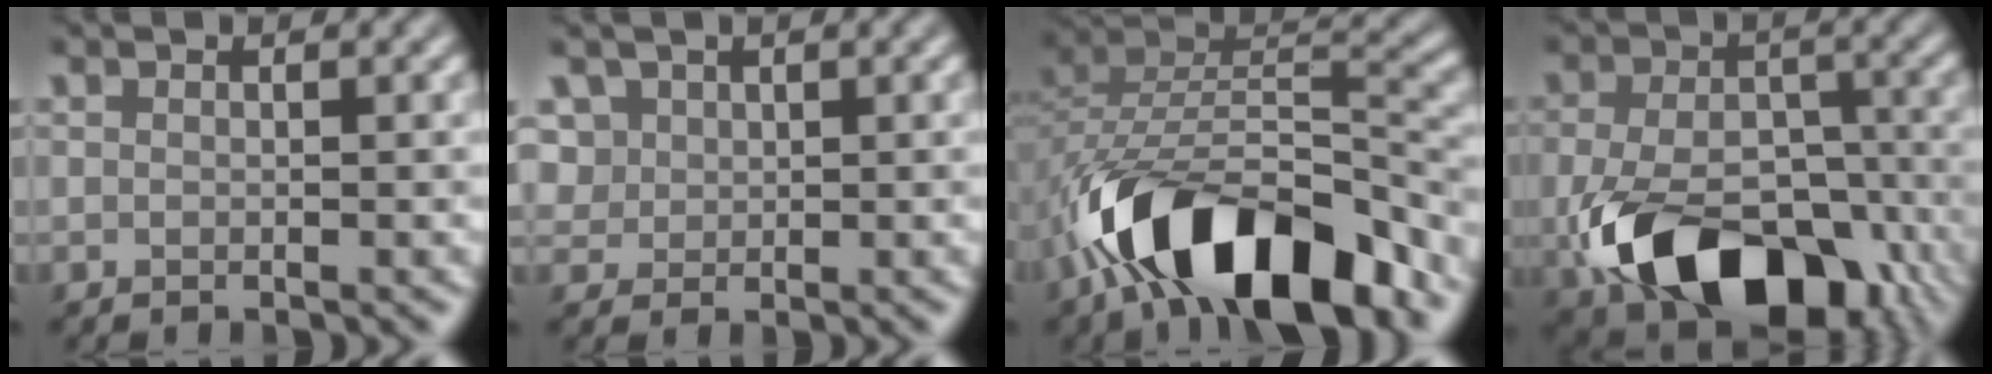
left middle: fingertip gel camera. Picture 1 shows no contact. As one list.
[{"total": 3.4, "force": [1.6, 2.6, 1.4], "torque": [-0.042, 0.012, 0.036]}, {"total": 12.2, "force": [-7.5, 5.5, 7.9], "torque": [-0.126, -0.002, -0.136]}, {"total": 12.0, "force": [-5.2, 7.4, 7.9], "torque": [-0.160, -0.027, -0.076]}]